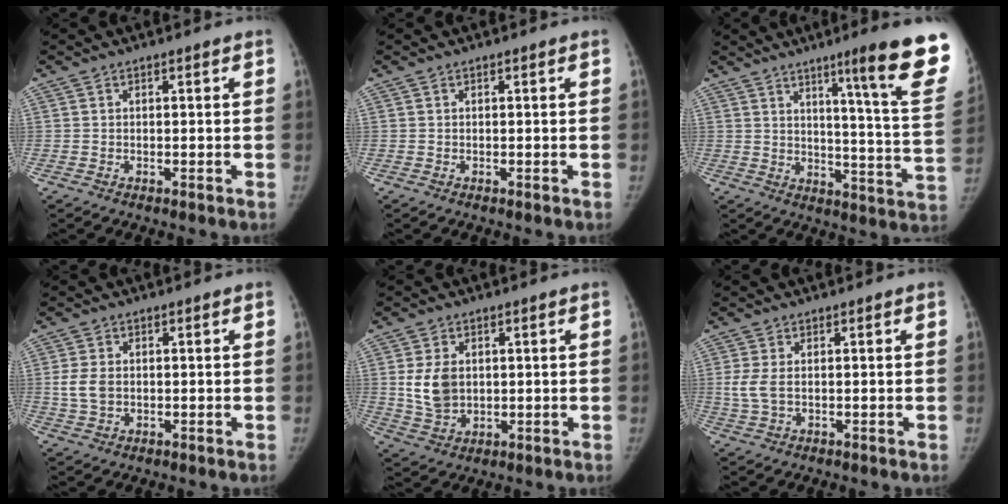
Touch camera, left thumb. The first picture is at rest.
{"total": 0.0}
{"total": 20.6, "force": [12.5, 0.8, 16.3], "torque": [-0.195, -0.081, 0.167]}
{"total": 4.1, "force": [0.1, 3.0, 2.8], "torque": [-0.054, -0.005, 0.006]}
{"total": 7.1, "force": [1.0, 5.2, 4.8], "torque": [-0.070, -0.012, 0.031]}
{"total": 3.4, "force": [0.2, 2.0, 2.7], "torque": [-0.069, -0.006, 0.008]}